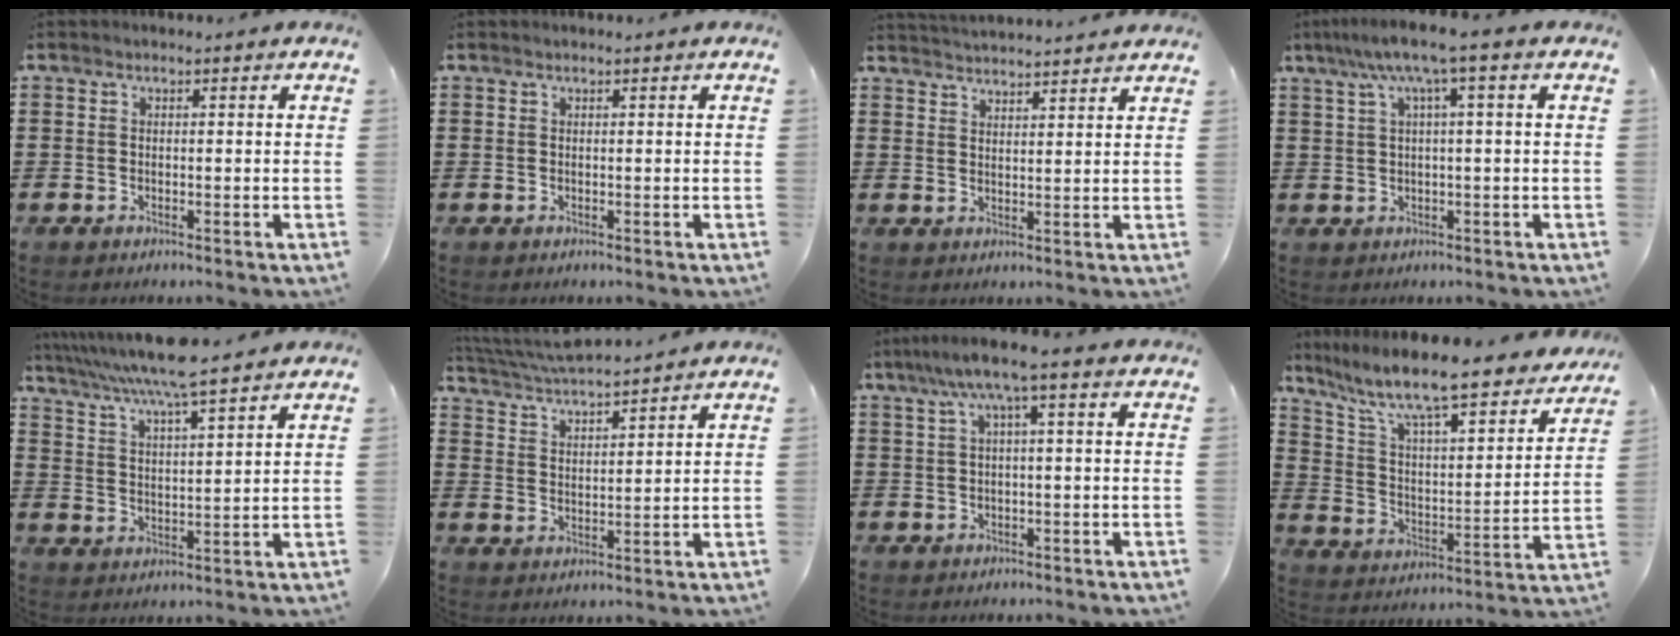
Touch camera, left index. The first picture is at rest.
{"total": 0.0}
{"total": 3.0, "force": [3.0, -0.4, -0.2], "torque": [-0.005, -0.011, 0.055]}
{"total": 5.8, "force": [1.8, 0.0, 5.5], "torque": [-0.110, 0.001, 0.026]}
{"total": 6.3, "force": [5.6, -0.7, 2.6], "torque": [-0.073, -0.036, 0.094]}
{"total": 4.8, "force": [4.6, -0.2, 1.4], "torque": [-0.044, -0.023, 0.081]}
{"total": 5.2, "force": [1.4, 0.2, 5.0], "torque": [-0.097, 0.006, 0.020]}
{"total": 9.4, "force": [8.1, 0.6, 4.8], "torque": [-0.128, -0.063, 0.132]}